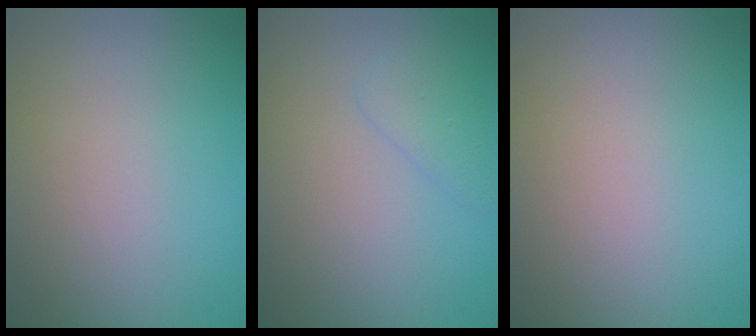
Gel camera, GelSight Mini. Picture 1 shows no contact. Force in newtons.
{"total": 1.4, "press": 1.4, "slide": 0.2}
{"total": 0.0}